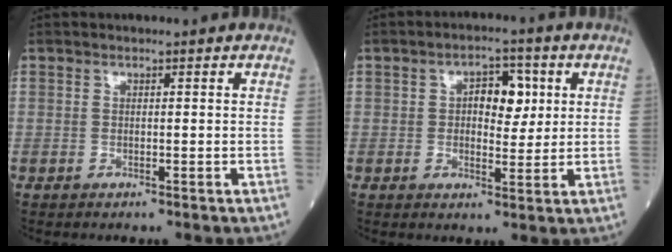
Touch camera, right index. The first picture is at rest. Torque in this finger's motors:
{"motor_torque": [0.09, 0.07, 0.08, 0.04]}